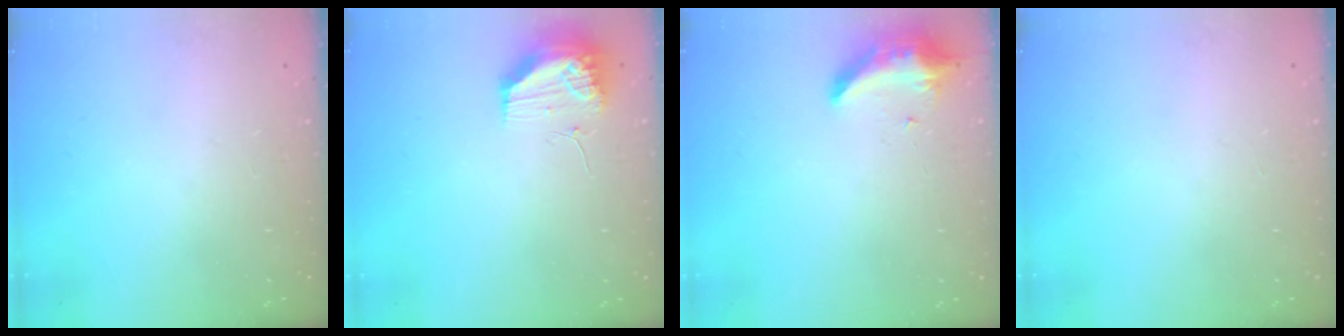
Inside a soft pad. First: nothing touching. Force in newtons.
{"total": 10.6, "press": 10.5, "slide": 1.3}
{"total": 8.6, "press": 8.6, "slide": 0.3}
{"total": 0.0}